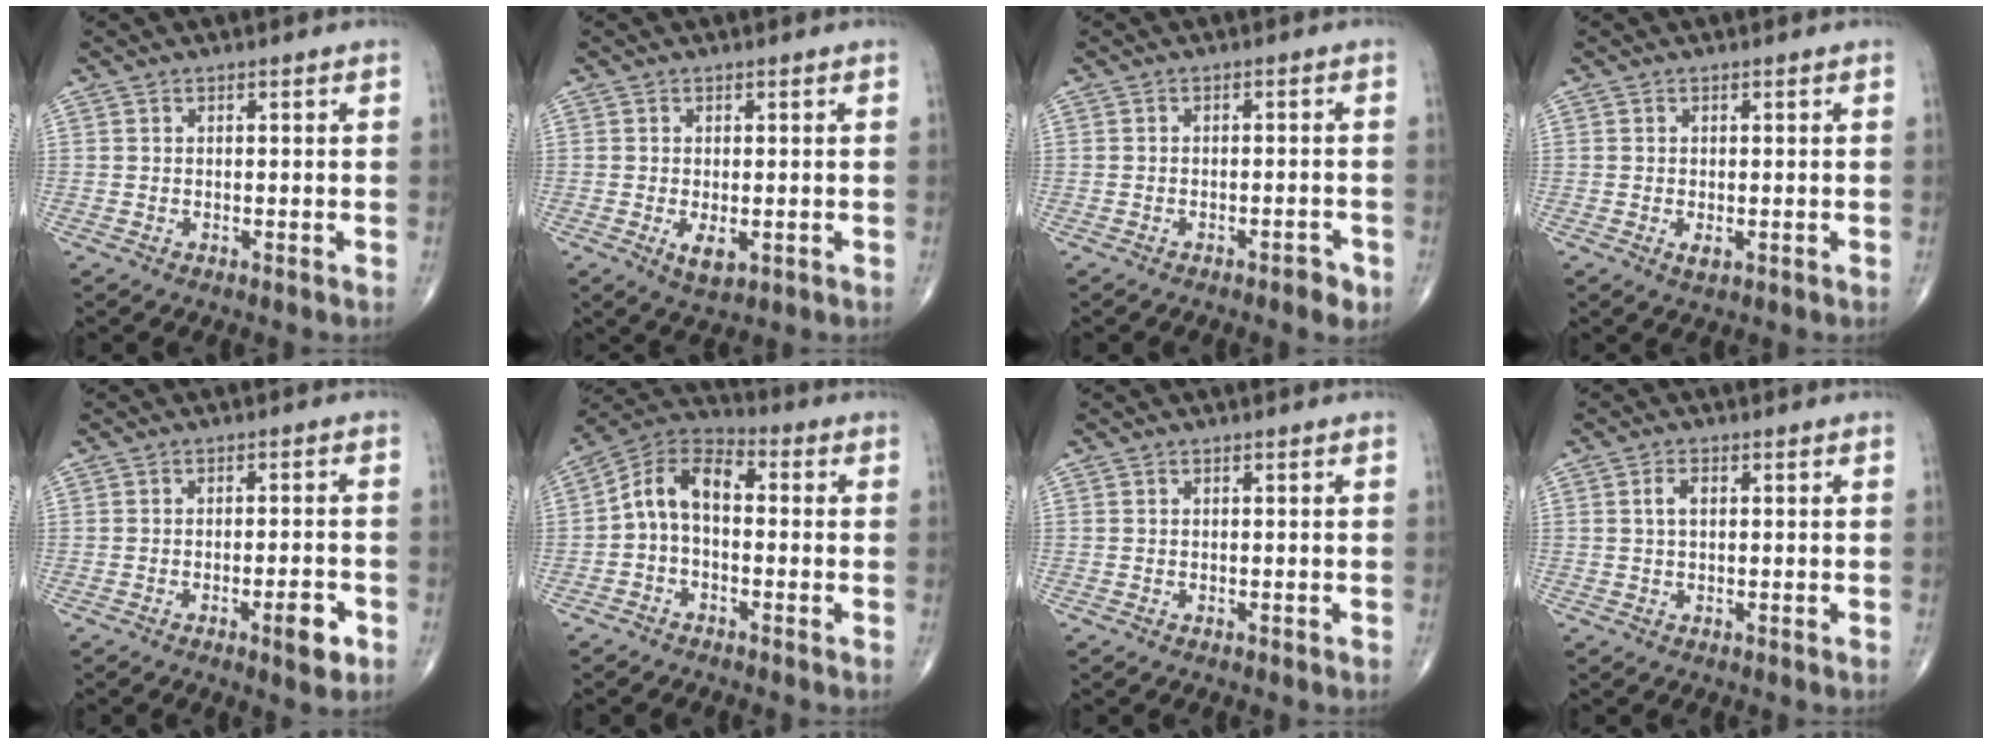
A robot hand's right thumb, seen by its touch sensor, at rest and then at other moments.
{"total": 3.5, "force": [-0.9, 1.7, 2.9], "torque": [-0.046, -0.008, -0.009]}
{"total": 2.6, "force": [-1.7, 1.0, 1.7], "torque": [-0.017, 0.012, -0.023]}
{"total": 1.5, "force": [-0.4, 0.7, 1.2], "torque": [-0.020, -0.003, -0.005]}
{"total": 5.0, "force": [-2.3, 1.3, 4.2], "torque": [-0.051, 0.008, -0.030]}
{"total": 9.4, "force": [-0.3, 5.8, 7.4], "torque": [-0.119, 0.038, -0.023]}
{"total": 0.0}
{"total": 2.3, "force": [0.5, 1.3, 1.9], "torque": [-0.036, 0.007, 0.010]}